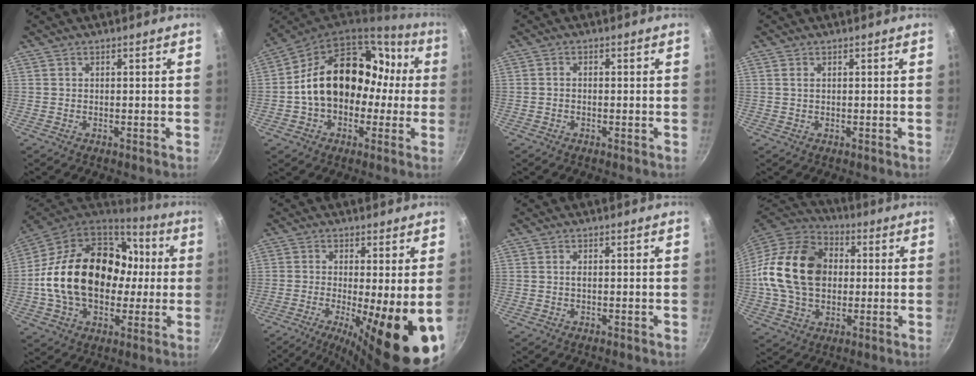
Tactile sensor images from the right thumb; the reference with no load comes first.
{"total": 22.3, "force": [0.3, 16.4, 15.1], "torque": [-0.204, 0.071, 0.010]}
{"total": 1.0, "force": [-0.3, 0.7, 0.7], "torque": [-0.015, 0.008, -0.008]}
{"total": 0.9, "force": [0.3, 0.5, 0.7], "torque": [-0.013, 0.001, 0.006]}
{"total": 27.8, "force": [1.0, 19.3, 20.0], "torque": [-0.327, 0.045, 0.019]}
{"total": 16.1, "force": [-5.1, 3.1, 15.0], "torque": [-0.216, -0.015, -0.069]}
{"total": 0.6, "force": [0.0, 0.2, 0.6], "torque": [-0.012, 0.001, 0.000]}
{"total": 20.7, "force": [1.4, 15.2, 14.0], "torque": [-0.240, 0.027, 0.016]}